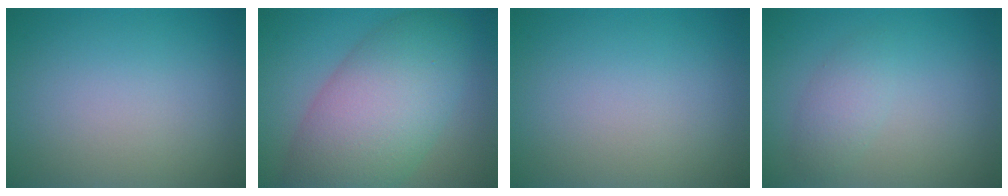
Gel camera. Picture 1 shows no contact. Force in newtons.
{"total": 10.0, "press": 10.0, "slide": 0.3}
{"total": 0.0}
{"total": 1.8, "press": 1.8, "slide": 0.0}